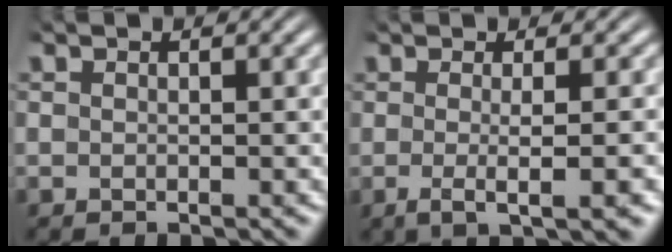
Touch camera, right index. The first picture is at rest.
{"total": 2.9, "force": [-0.7, 0.1, 2.8], "torque": [-0.052, -0.008, -0.008]}